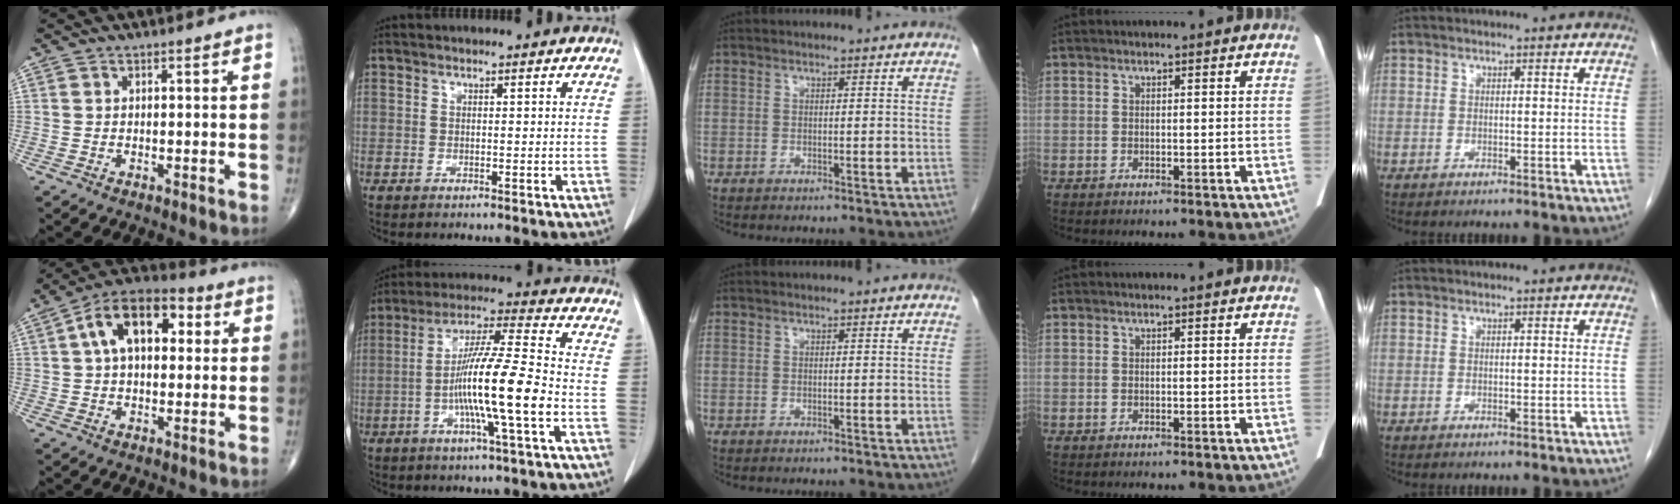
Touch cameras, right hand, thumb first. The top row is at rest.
{"thumb": {"total": 14.1, "force": [3.2, 8.3, 10.9], "torque": [-0.162, 0.029, 0.043]}, "index": {"total": 13.8, "force": [-3.3, -0.3, 13.4], "torque": [-0.245, -0.003, -0.067]}}